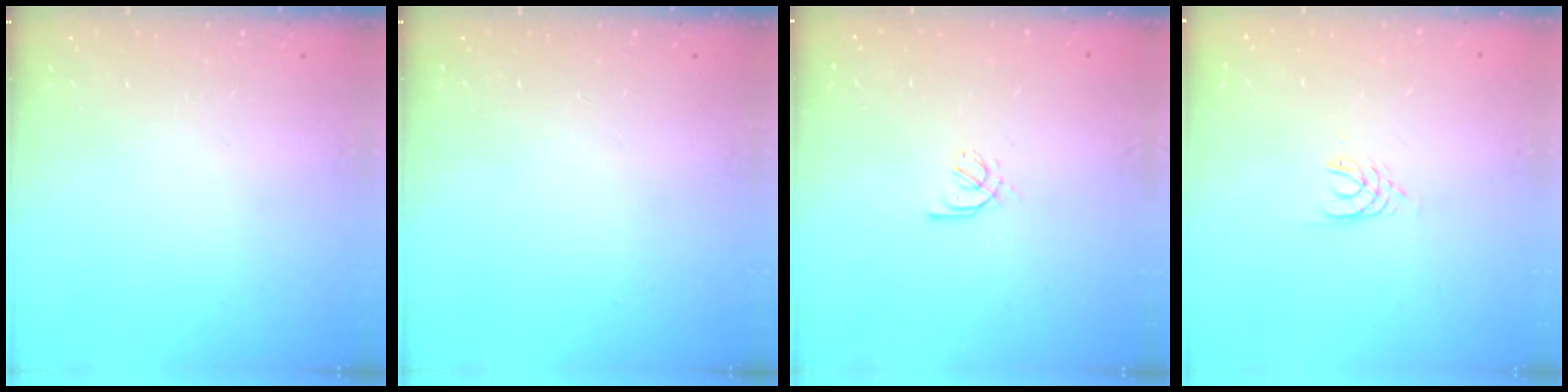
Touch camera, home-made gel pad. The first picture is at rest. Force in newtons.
{"total": 0.0}
{"total": 1.7, "press": 1.6, "slide": 0.5}
{"total": 3.0, "press": 2.9, "slide": 0.4}